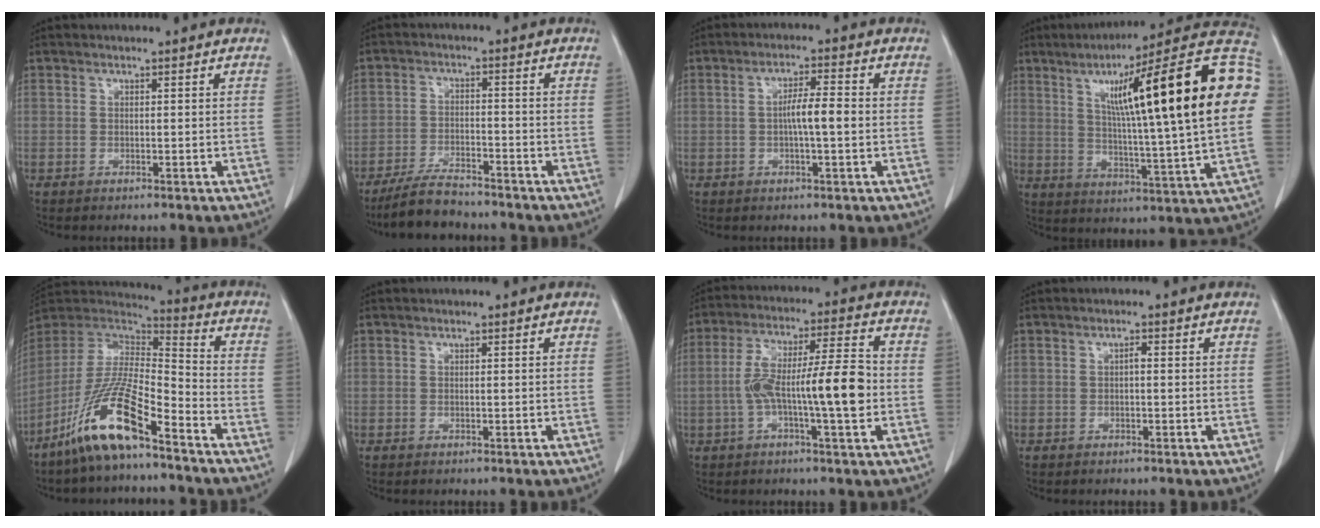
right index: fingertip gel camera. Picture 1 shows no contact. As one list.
[{"total": 6.6, "force": [-5.9, 1.6, 2.5], "torque": [-0.052, -0.014, -0.107]}, {"total": 4.6, "force": [-0.3, 0.5, 4.6], "torque": [-0.083, 0.007, -0.006]}, {"total": 28.2, "force": [6.4, 1.4, 27.4], "torque": [-0.334, 0.049, 0.089]}, {"total": 15.6, "force": [-10.2, 2.2, 11.6], "torque": [-0.235, -0.012, -0.192]}, {"total": 0.0}, {"total": 12.4, "force": [-2.0, 1.4, 12.2], "torque": [-0.218, 0.020, -0.035]}, {"total": 0.7, "force": [-0.1, 0.2, 0.7], "torque": [-0.013, 0.002, -0.001]}]